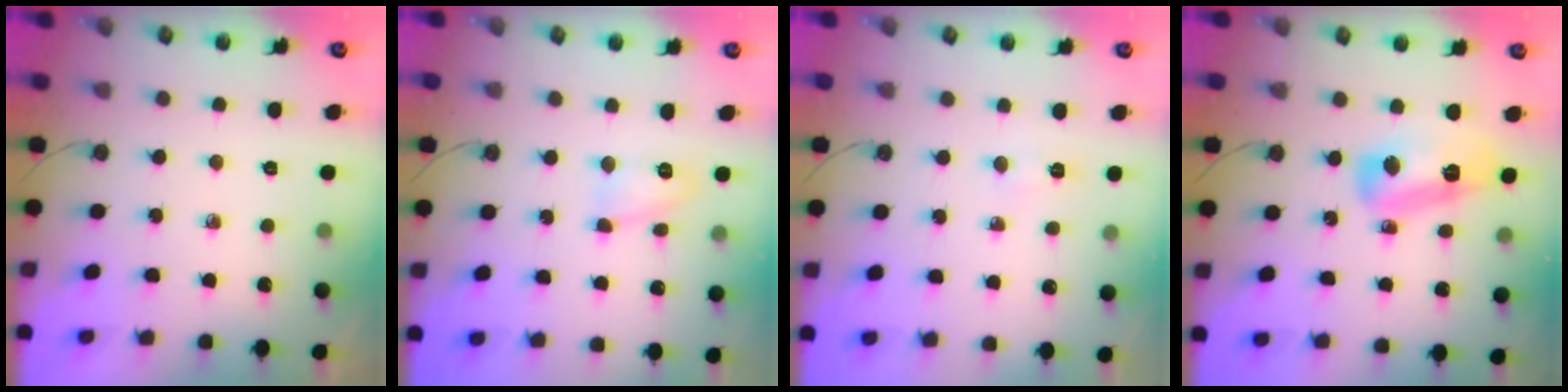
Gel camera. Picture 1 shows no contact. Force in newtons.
{"total": 6.6, "press": 6.6, "slide": 0.5}
{"total": 3.4, "press": 3.4, "slide": 0.6}
{"total": 11.4, "press": 11.4, "slide": 0.8}